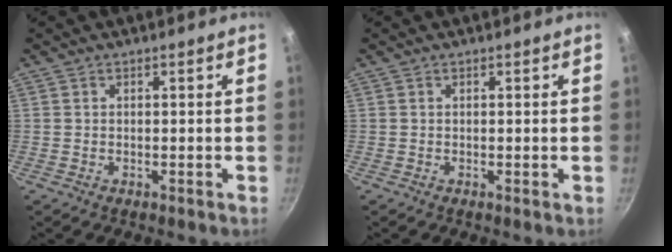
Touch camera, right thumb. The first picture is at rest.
{"total": 0.0}